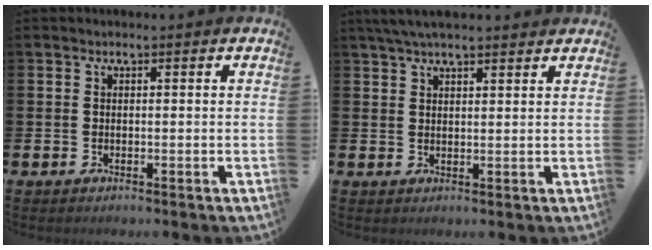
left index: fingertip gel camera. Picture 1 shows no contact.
{"total": 4.0, "force": [3.5, 0.8, 1.8], "torque": [-0.040, -0.005, 0.065]}